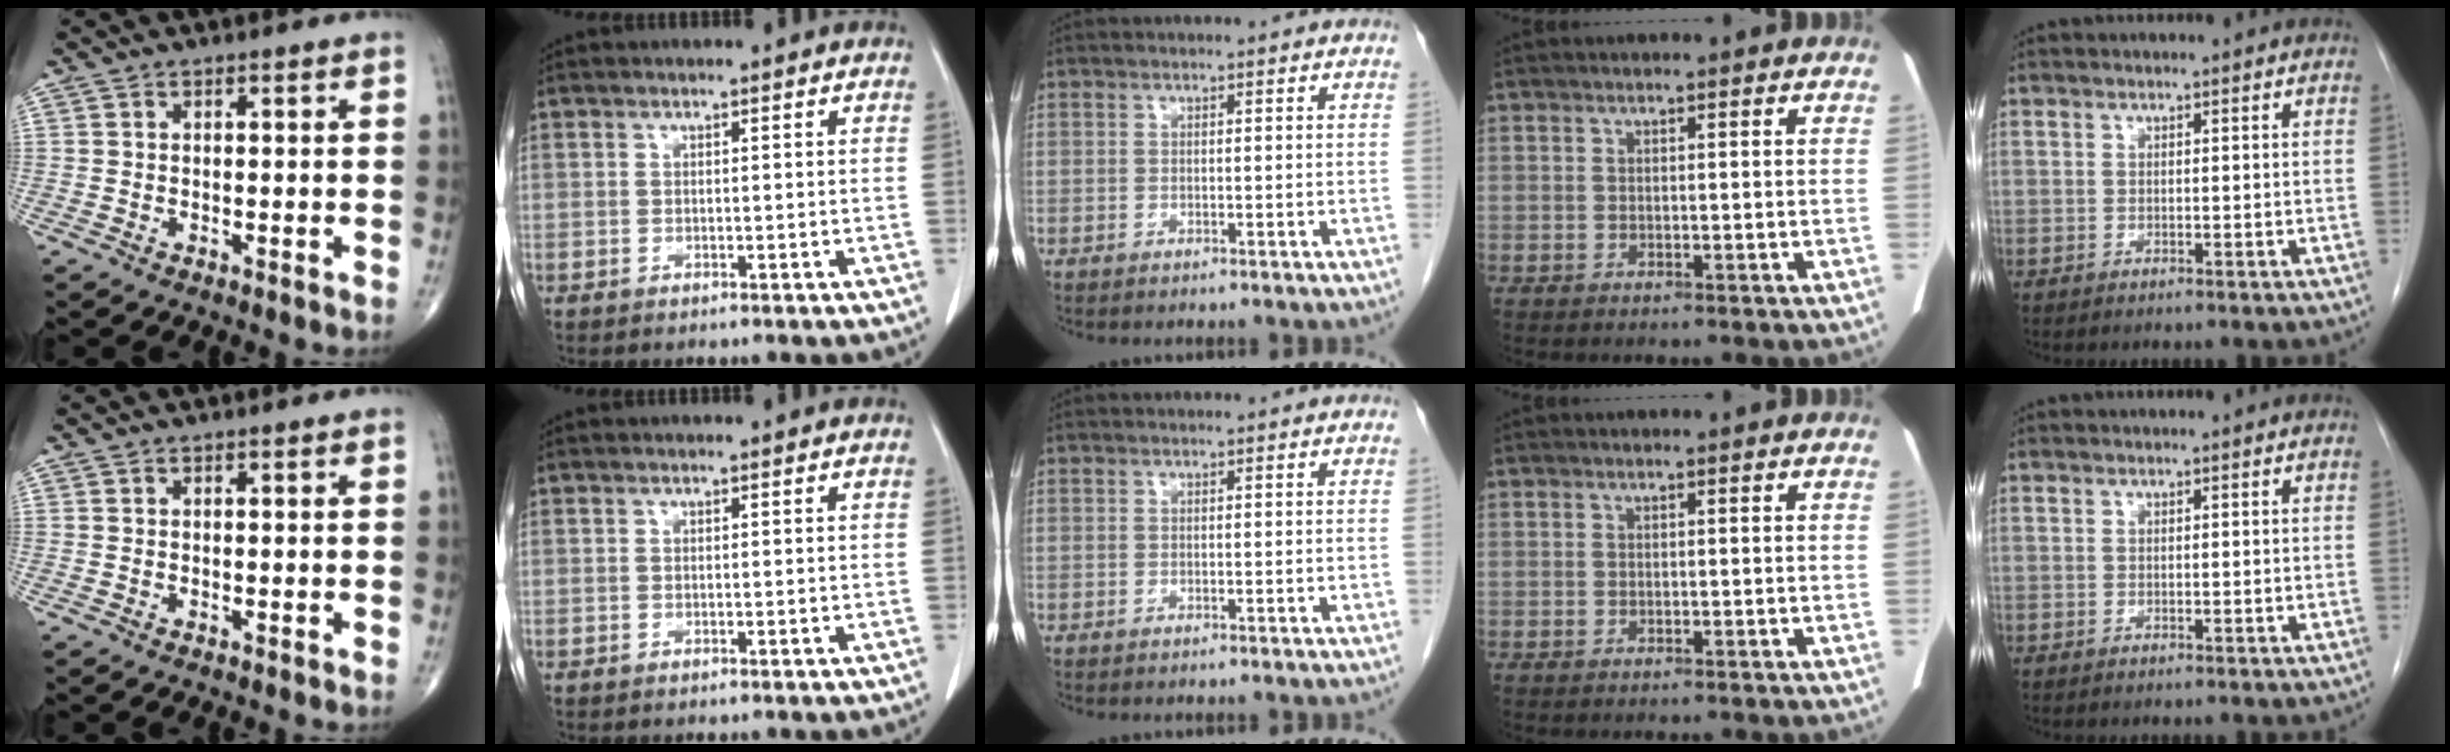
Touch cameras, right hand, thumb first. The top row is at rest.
{}